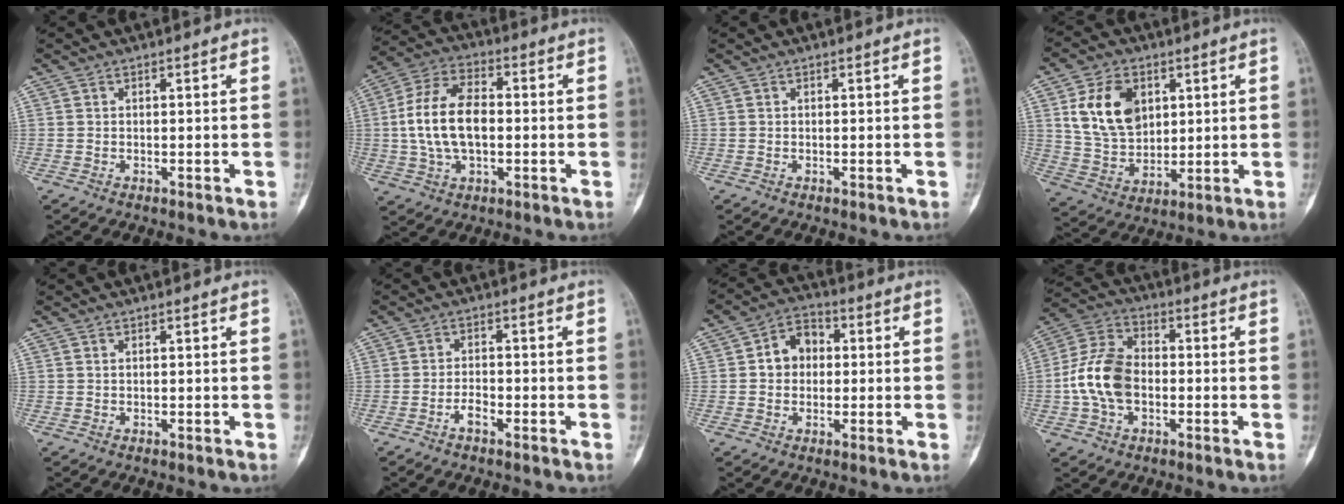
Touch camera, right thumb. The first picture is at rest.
{"total": 13.8, "force": [-0.1, 8.0, 11.2], "torque": [-0.215, 0.023, -0.005]}
{"total": 0.0}
{"total": 13.2, "force": [4.3, 9.1, 8.5], "torque": [-0.128, -0.016, 0.089]}
{"total": 0.0}
{"total": 2.7, "force": [-1.7, 1.1, 1.8], "torque": [-0.032, 0.013, -0.035]}
{"total": 7.3, "force": [0.6, 5.9, 4.2], "torque": [-0.045, 0.018, 0.001]}
{"total": 11.9, "force": [-1.7, 8.0, 8.6], "torque": [-0.165, 0.031, -0.040]}